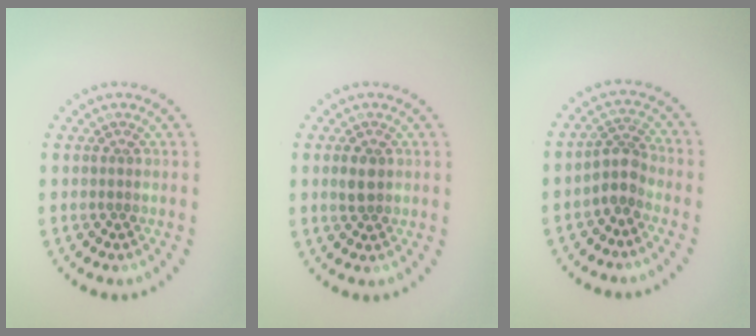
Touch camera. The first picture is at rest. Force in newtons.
{"total": 1.8, "press": 1.8, "slide": 0.3}
{"total": 2.4, "press": 2.0, "slide": 1.4}